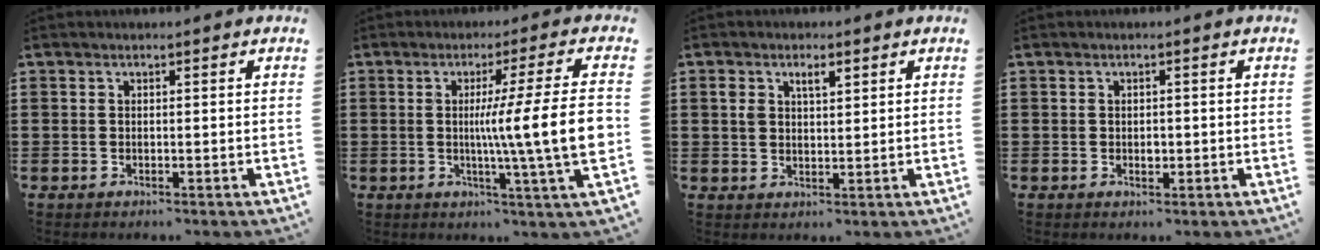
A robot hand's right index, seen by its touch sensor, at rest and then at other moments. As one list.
[{"total": 12.3, "force": [-0.7, -0.7, 12.3], "torque": [-0.206, -0.021, -0.023]}, {"total": 2.8, "force": [1.3, 1.5, 2.0], "torque": [-0.046, 0.008, 0.022]}, {"total": 1.3, "force": [-0.1, 0.7, 1.0], "torque": [-0.020, 0.003, -0.002]}]